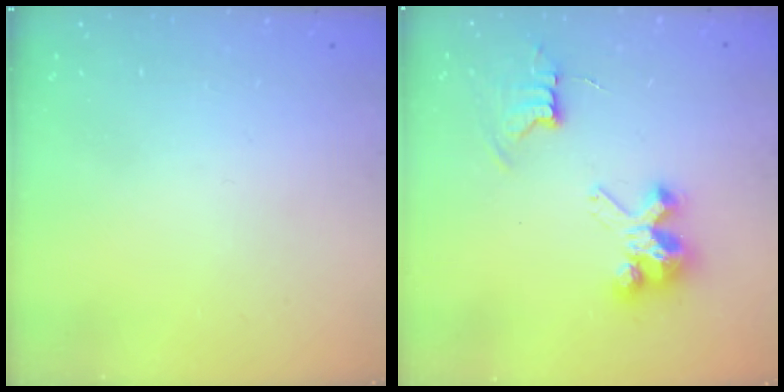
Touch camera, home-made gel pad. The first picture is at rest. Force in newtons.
{"total": 8.9, "press": 8.8, "slide": 0.7}